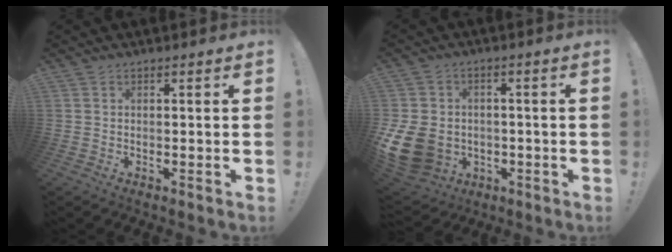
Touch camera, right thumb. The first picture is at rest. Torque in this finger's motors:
{"motor_torque": [1.34, 1.92, 0.79, -0.63, 0.52]}